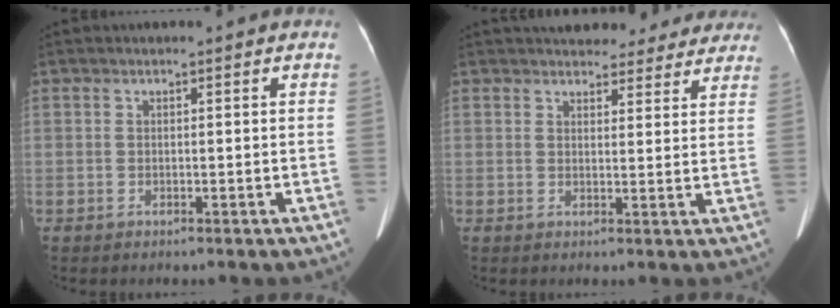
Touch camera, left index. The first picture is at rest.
{"total": 16.5, "force": [14.8, 5.8, 4.5], "torque": [-0.042, 0.015, 0.170]}